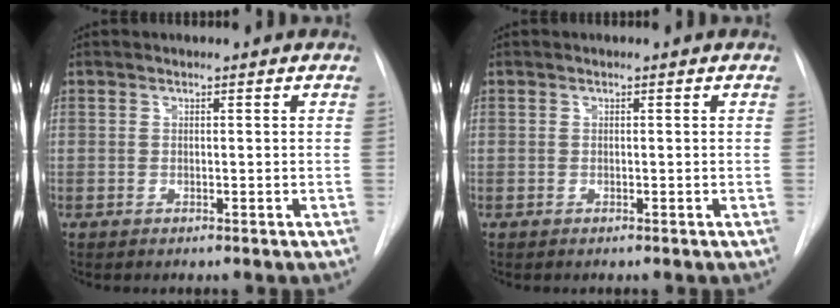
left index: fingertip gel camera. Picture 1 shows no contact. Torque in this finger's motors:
{"motor_torque": [0.00, 0.00, 0.00, 0.00]}